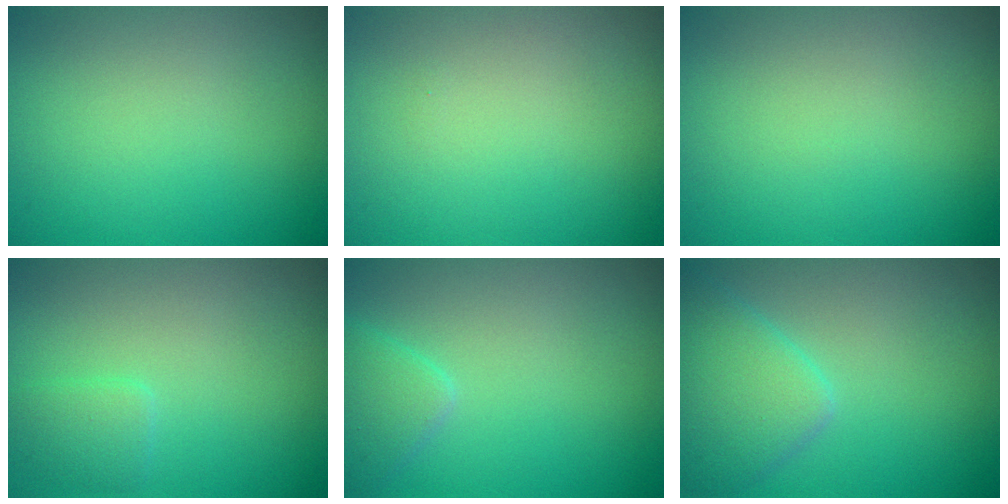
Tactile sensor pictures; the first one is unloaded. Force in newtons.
{"total": 0.0}
{"total": 0.0}
{"total": 1.4, "press": 1.4, "slide": 0.0}
{"total": 2.1, "press": 2.1, "slide": 0.1}
{"total": 4.2, "press": 4.2, "slide": 0.2}